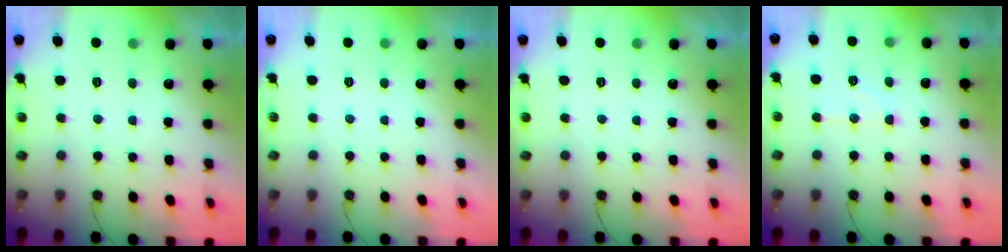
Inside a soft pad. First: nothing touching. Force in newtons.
{"total": 0.0}
{"total": 0.0}
{"total": 9.0, "press": 9.0, "slide": 0.7}